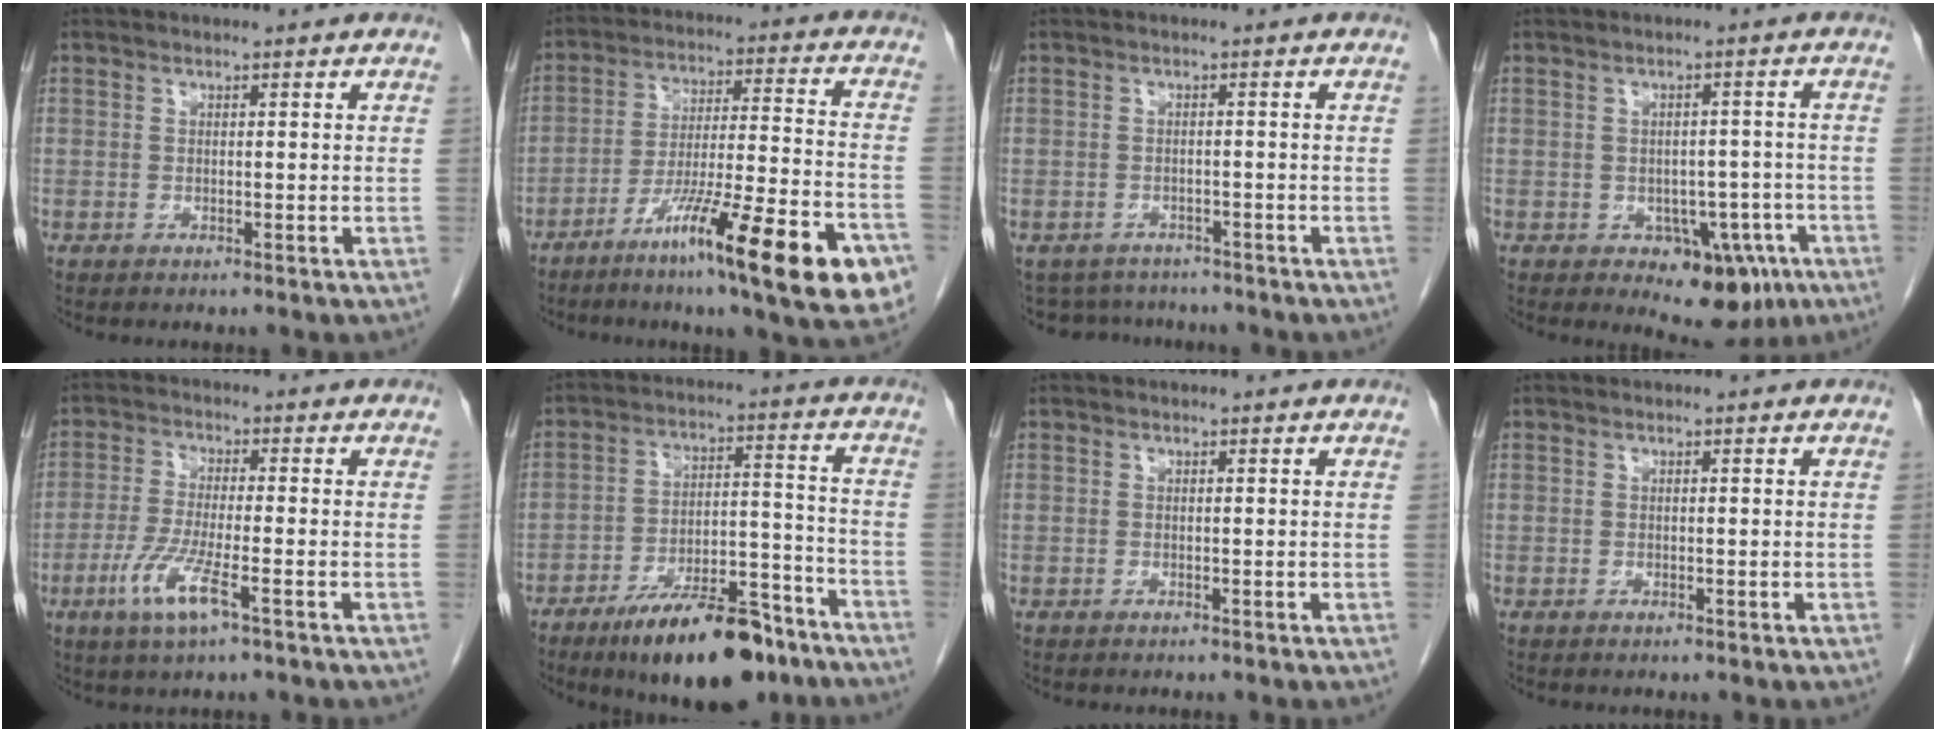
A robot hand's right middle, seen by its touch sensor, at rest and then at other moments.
{"total": 20.8, "force": [-11.3, 1.7, 17.4], "torque": [-0.216, -0.020, -0.175]}
{"total": 6.1, "force": [-5.5, 2.6, 0.3], "torque": [-0.005, 0.005, -0.074]}
{"total": 8.0, "force": [-3.9, 4.7, 5.1], "torque": [-0.044, 0.009, -0.040]}
{"total": 7.1, "force": [-3.3, 0.6, 6.3], "torque": [-0.135, -0.016, -0.063]}
{"total": 16.1, "force": [-11.6, 4.5, 10.1], "torque": [-0.139, 0.018, -0.185]}
{"total": 0.0}
{"total": 0.0}